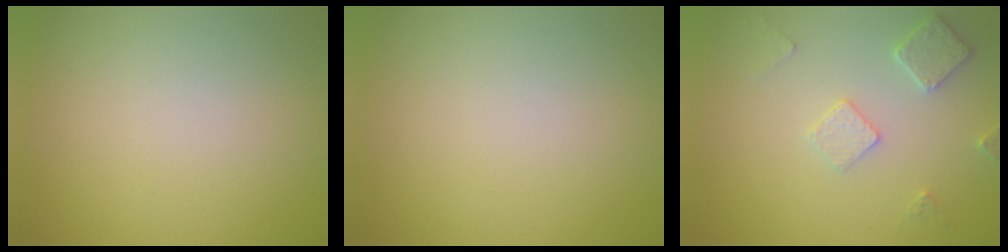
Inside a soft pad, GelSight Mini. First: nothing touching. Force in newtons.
{"total": 0.0}
{"total": 2.9, "press": 2.9, "slide": 0.4}